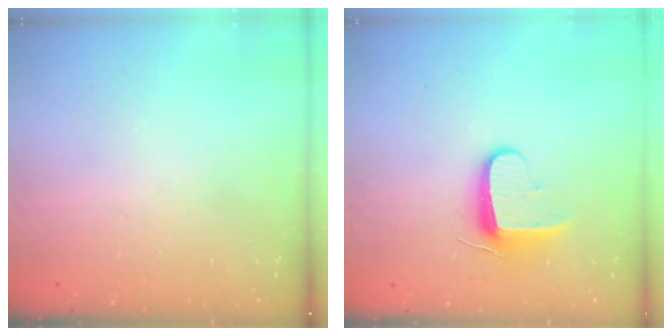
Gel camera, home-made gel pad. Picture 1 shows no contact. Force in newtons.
{"total": 8.7, "press": 8.6, "slide": 0.9}